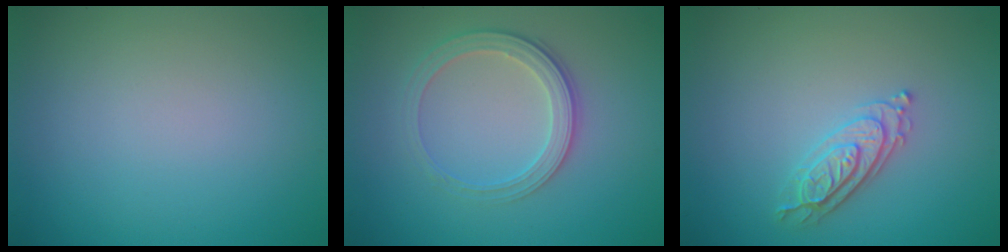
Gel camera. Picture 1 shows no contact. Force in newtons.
{"total": 2.8, "press": 2.6, "slide": 0.8}
{"total": 2.4, "press": 2.3, "slide": 0.7}